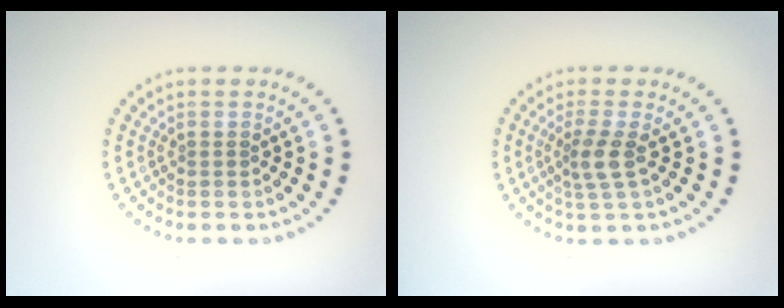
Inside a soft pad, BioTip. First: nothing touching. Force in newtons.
{"total": 2.5, "press": 1.9, "slide": 1.6}